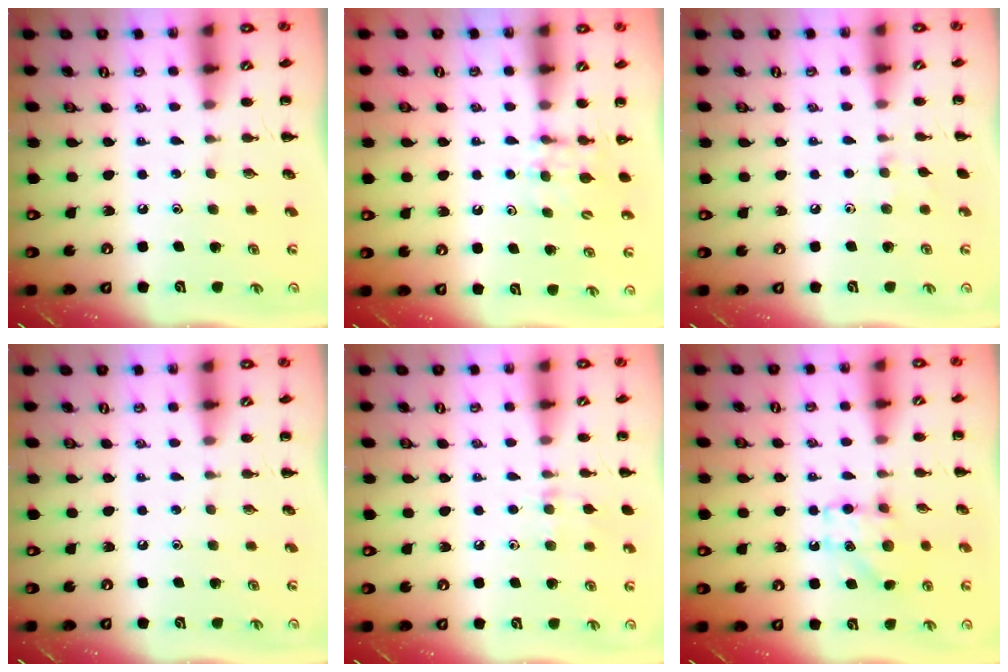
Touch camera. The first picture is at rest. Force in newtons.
{"total": 6.6, "press": 6.4, "slide": 1.6}
{"total": 4.4, "press": 4.1, "slide": 1.5}
{"total": 0.0}
{"total": 6.9, "press": 6.5, "slide": 2.2}
{"total": 8.0, "press": 7.9, "slide": 1.1}